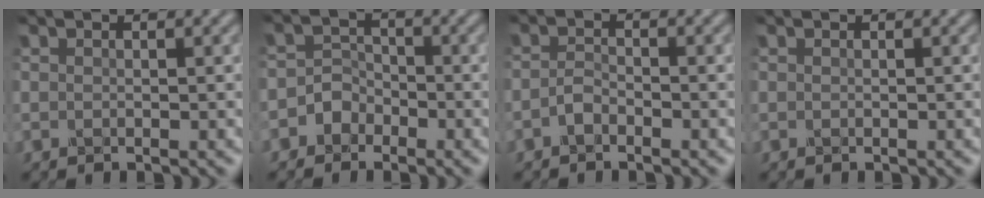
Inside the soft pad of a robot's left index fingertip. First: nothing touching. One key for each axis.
{"total": 1.9, "fx": -1.1, "fy": 1.5, "fz": 0.3, "tx": 0.015, "ty": 0.013, "tz": -0.032}
{"total": 1.1, "fx": -0.7, "fy": 0.4, "fz": 0.7, "tx": -0.017, "ty": 0.006, "tz": -0.019}
{"total": 0.0}